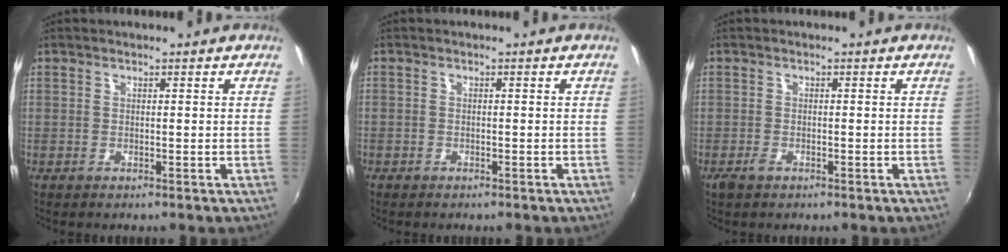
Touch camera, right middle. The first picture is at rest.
{"total": 1.1, "force": [-0.9, 0.7, 0.0], "torque": [-0.006, 0.004, -0.014]}
{"total": 1.8, "force": [-1.3, 0.8, 1.0], "torque": [-0.022, -0.004, -0.025]}